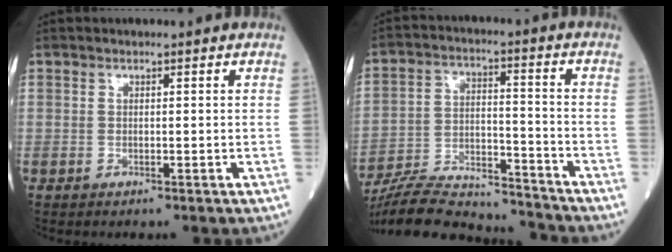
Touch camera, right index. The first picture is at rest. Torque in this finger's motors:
{"motor_torque": [-0.40, -0.49, -0.78, -0.21]}